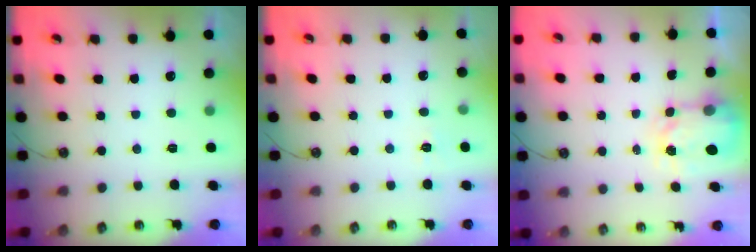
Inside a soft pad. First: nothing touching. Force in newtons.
{"total": 5.2, "press": 5.1, "slide": 0.7}
{"total": 4.0, "press": 3.9, "slide": 0.5}